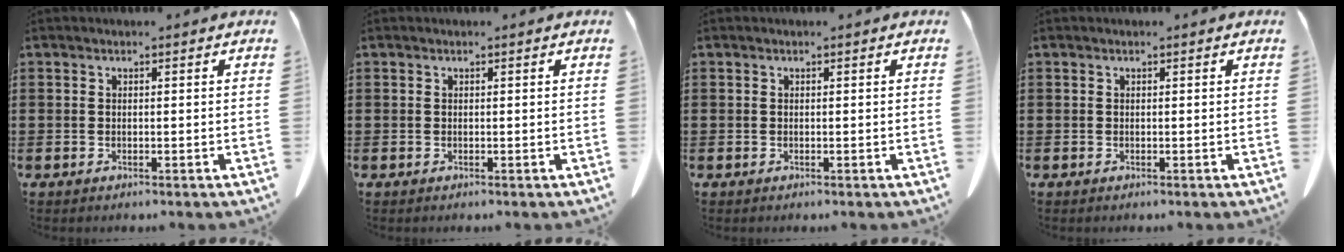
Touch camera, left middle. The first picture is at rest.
{"total": 0.0}
{"total": 0.0}
{"total": 0.0}